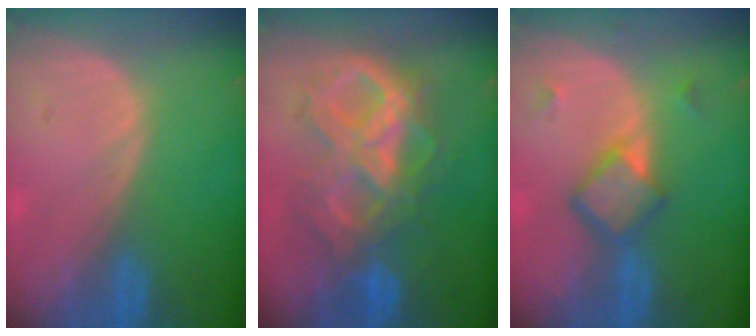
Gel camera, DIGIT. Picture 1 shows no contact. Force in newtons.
{"total": 10.5, "press": 10.4, "slide": 1.1}
{"total": 5.9, "press": 5.2, "slide": 2.8}